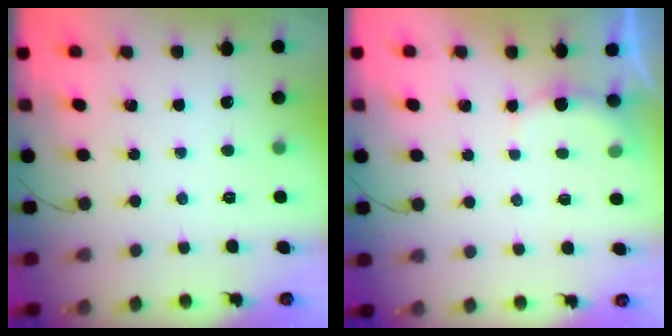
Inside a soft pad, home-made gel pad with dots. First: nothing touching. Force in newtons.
{"total": 4.9, "press": 4.9, "slide": 0.7}